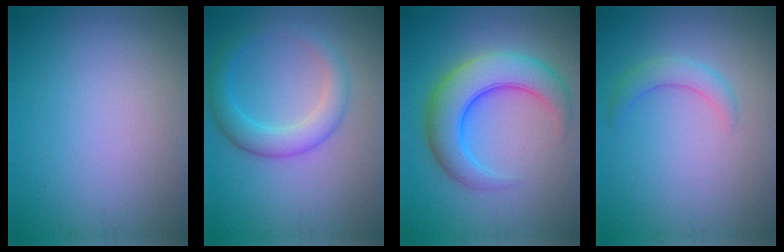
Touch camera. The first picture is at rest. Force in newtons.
{"total": 3.9, "press": 3.9, "slide": 0.3}
{"total": 7.5, "press": 7.5, "slide": 0.1}
{"total": 2.0, "press": 2.0, "slide": 0.1}